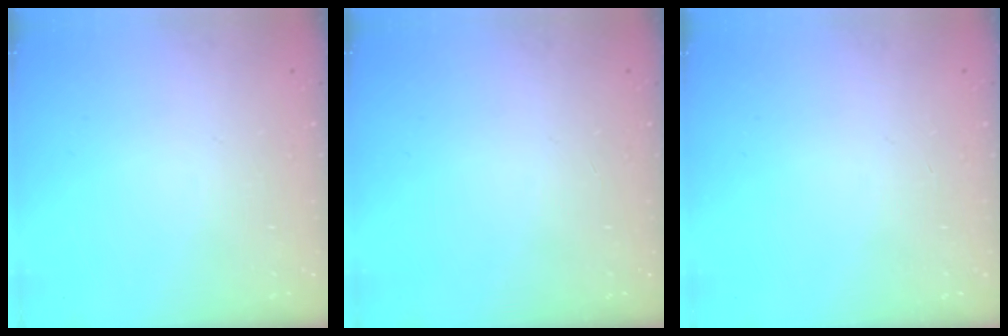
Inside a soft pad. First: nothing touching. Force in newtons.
{"total": 0.0}
{"total": 0.0}